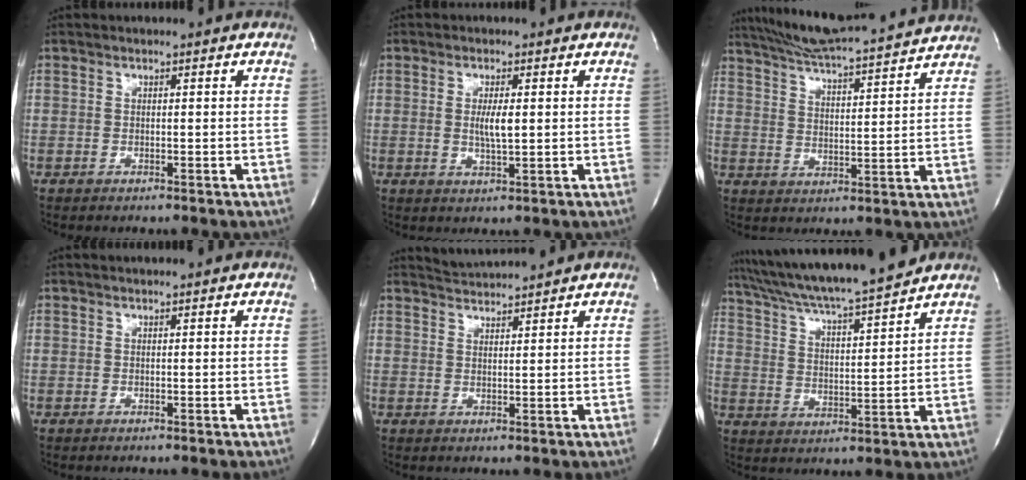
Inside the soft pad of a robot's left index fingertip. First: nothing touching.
{"total": 3.4, "force": [0.2, 0.5, 3.3], "torque": [-0.064, -0.007, 0.004]}
{"total": 18.2, "force": [16.7, 0.4, 7.2], "torque": [-0.126, 0.011, 0.244]}
{"total": 1.2, "force": [1.1, 0.0, 0.5], "torque": [-0.008, 0.013, 0.018]}
{"total": 3.7, "force": [3.6, -0.8, -0.1], "torque": [-0.004, 0.006, 0.067]}
{"total": 16.6, "force": [15.0, -0.6, 7.1], "torque": [-0.132, 0.001, 0.238]}